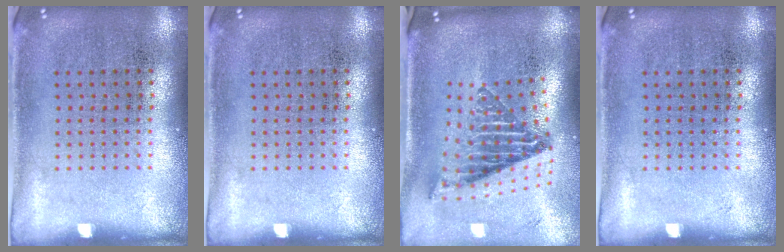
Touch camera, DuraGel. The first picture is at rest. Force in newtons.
{"total": 0.0}
{"total": 2.2, "press": 1.5, "slide": 1.6}
{"total": 0.0}